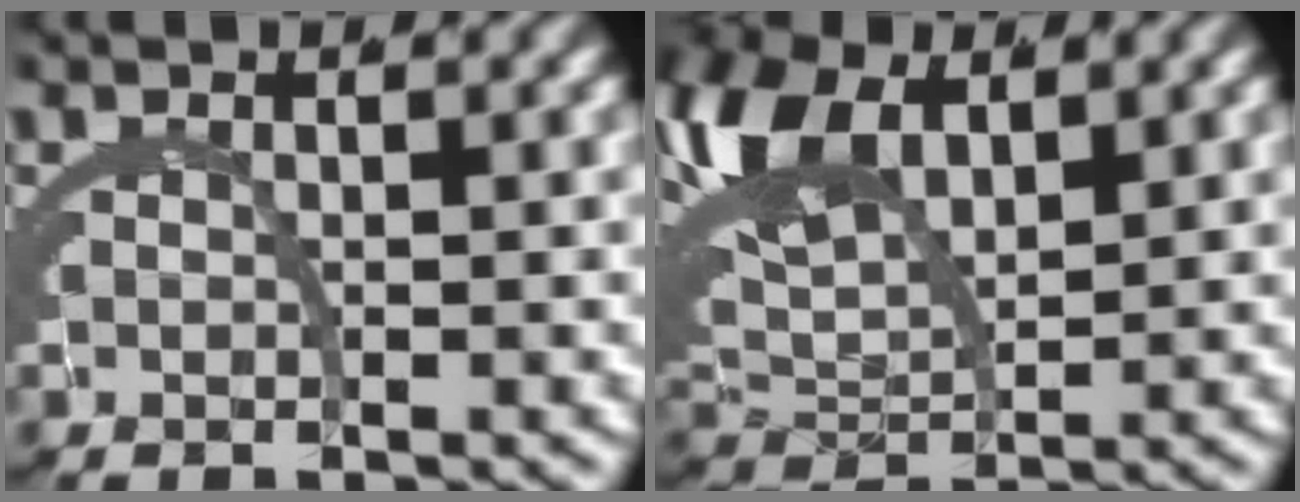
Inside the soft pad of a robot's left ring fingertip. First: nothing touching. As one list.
[{"total": 6.7, "force": [3.8, 3.0, 4.6], "torque": [-0.123, 0.005, 0.068]}]